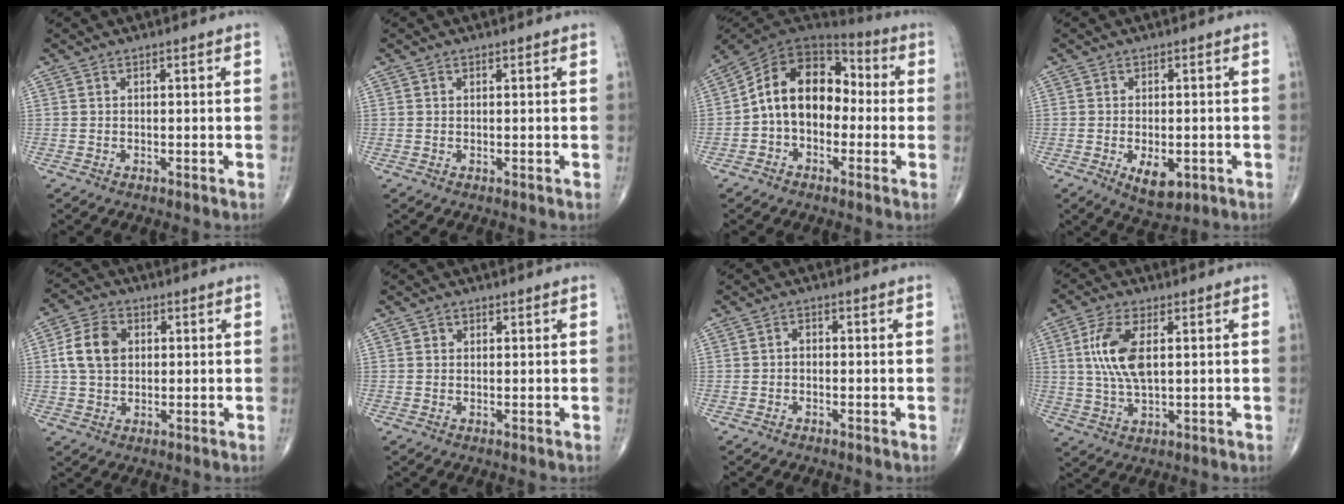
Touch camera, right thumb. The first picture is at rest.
{"total": 0.0}
{"total": 15.0, "force": [-0.9, 10.5, 10.7], "torque": [-0.151, 0.050, -0.030]}
{"total": 6.0, "force": [-1.9, 3.1, 4.8], "torque": [-0.070, -0.005, -0.020]}
{"total": 8.5, "force": [1.4, 6.2, 5.7], "torque": [-0.096, 0.008, 0.023]}
{"total": 1.3, "force": [0.6, 1.2, 0.3], "torque": [0.004, -0.002, 0.006]}
{"total": 1.4, "force": [-0.3, 1.1, 0.9], "torque": [-0.006, 0.006, -0.010]}
{"total": 10.0, "force": [2.1, 4.6, 8.7], "torque": [-0.185, -0.002, 0.041]}